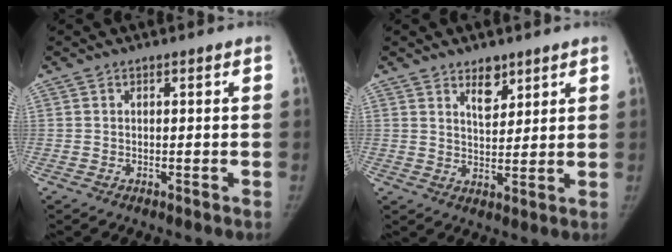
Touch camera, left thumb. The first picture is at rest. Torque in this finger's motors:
{"motor_torque": [0.17, 0.05, 0.68, -0.60, 0.16]}